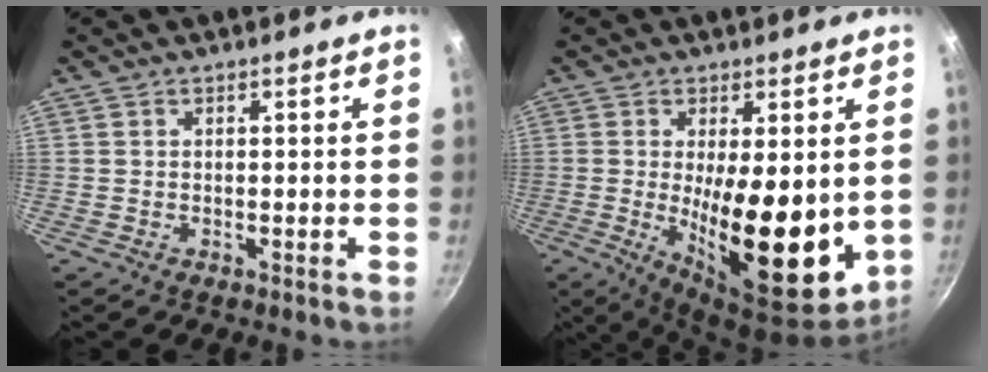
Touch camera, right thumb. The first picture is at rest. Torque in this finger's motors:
{"motor_torque": [0.38, 3.46, 1.88, 0.10, 0.30]}